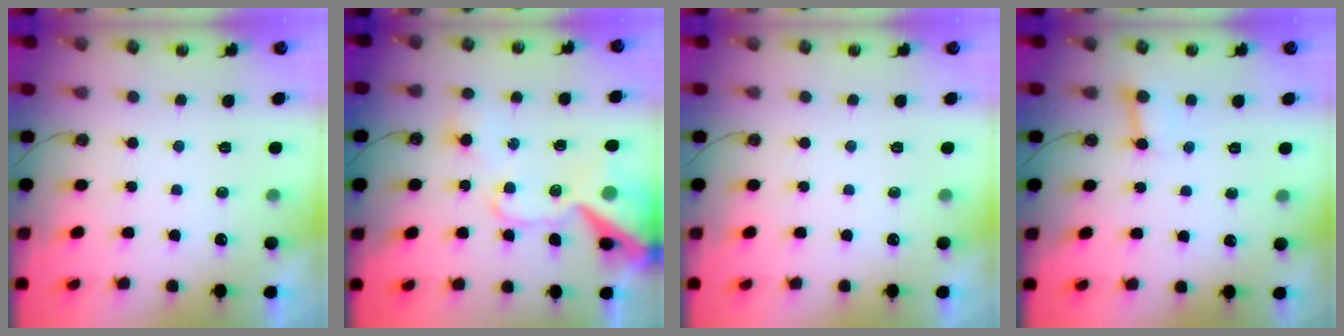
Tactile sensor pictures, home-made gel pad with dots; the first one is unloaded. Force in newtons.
{"total": 17.3, "press": 17.2, "slide": 2.3}
{"total": 0.0}
{"total": 2.7, "press": 2.7, "slide": 0.3}